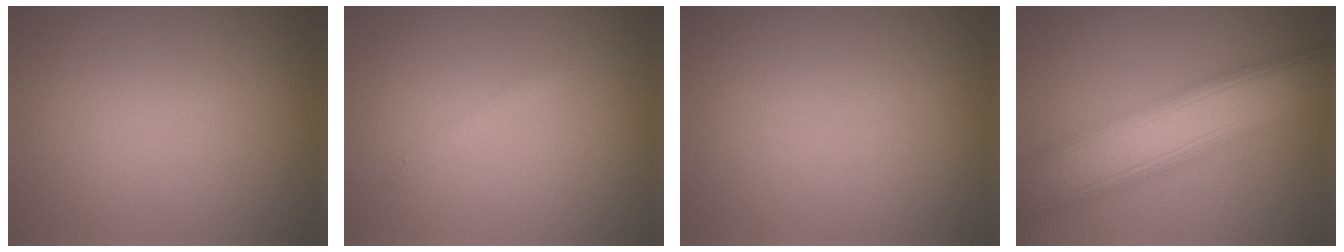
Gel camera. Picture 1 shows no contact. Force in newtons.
{"total": 0.7, "press": 0.7, "slide": 0.1}
{"total": 0.0}
{"total": 9.6, "press": 9.6, "slide": 0.6}